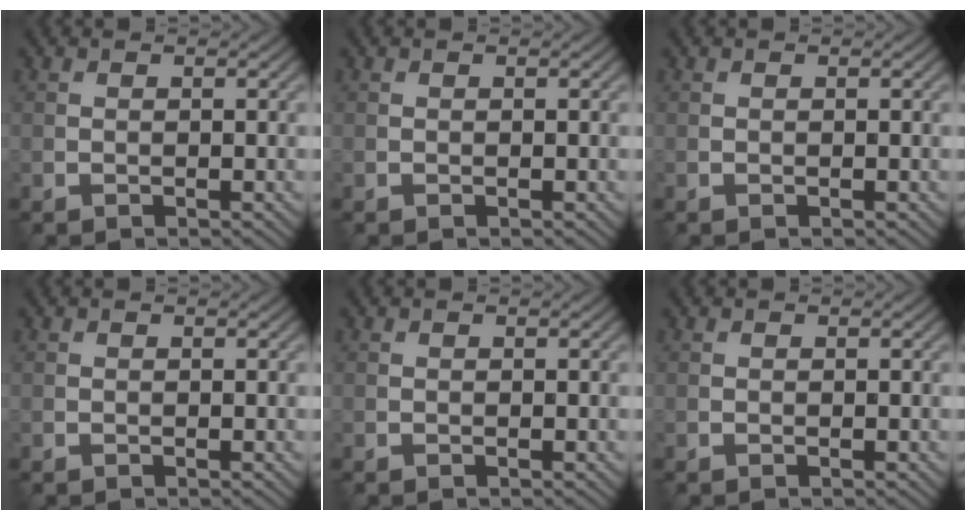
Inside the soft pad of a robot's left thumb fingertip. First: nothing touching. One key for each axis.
{"total": 0.0}
{"total": 0.0}
{"total": 0.0}
{"total": 0.0}
{"total": 0.0}